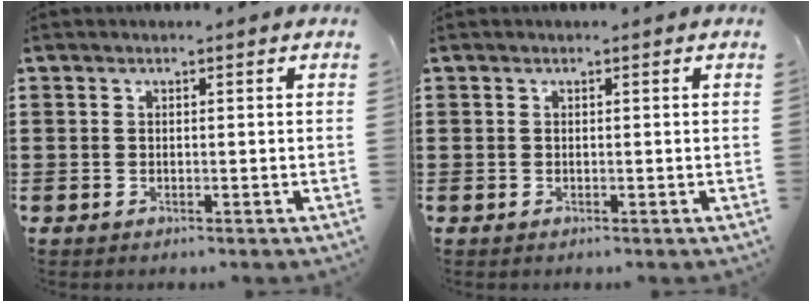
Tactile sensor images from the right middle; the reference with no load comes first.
{"total": 0.0}